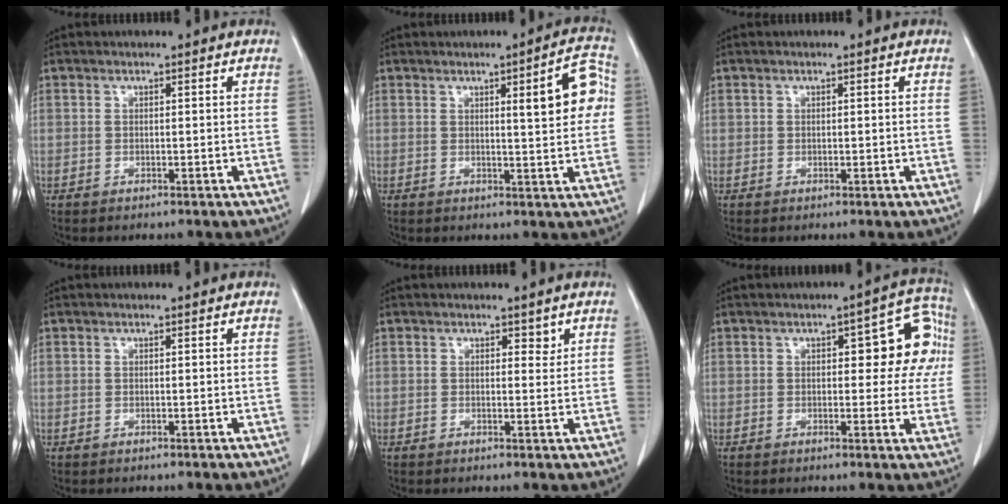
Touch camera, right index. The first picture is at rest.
{"total": 7.5, "force": [1.7, 1.3, 7.2], "torque": [-0.087, 0.011, 0.019]}
{"total": 0.6, "force": [0.2, 0.6, 0.1], "torque": [0.003, 0.001, 0.004]}
{"total": 0.0}
{"total": 1.6, "force": [1.1, 0.9, 0.7], "torque": [-0.004, -0.005, 0.015]}
{"total": 9.6, "force": [2.0, 4.1, 8.5], "torque": [-0.079, 0.036, 0.021]}